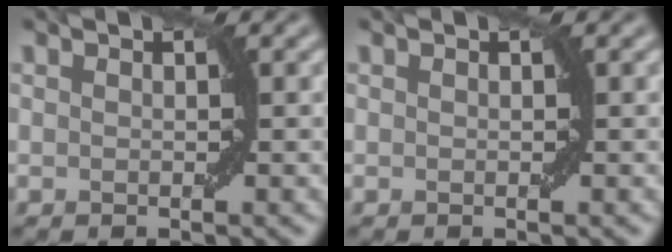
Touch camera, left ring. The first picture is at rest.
{"total": 0.0}